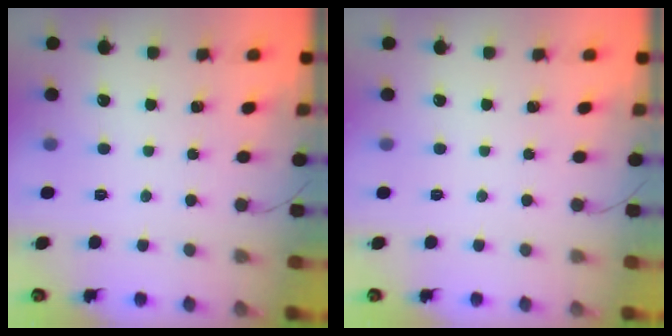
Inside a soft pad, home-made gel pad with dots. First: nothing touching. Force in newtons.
{"total": 0.0}